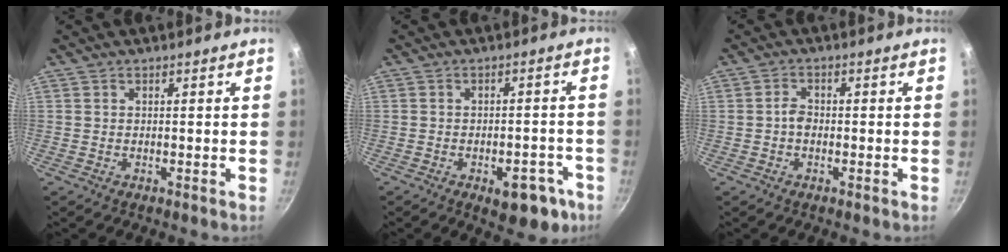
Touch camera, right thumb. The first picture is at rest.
{"total": 9.2, "force": [-4.4, 4.8, 6.5], "torque": [-0.043, 0.029, -0.045]}
{"total": 2.2, "force": [-0.5, 1.6, 1.4], "torque": [-0.020, 0.011, -0.011]}